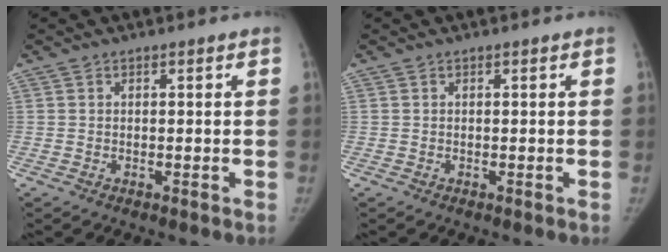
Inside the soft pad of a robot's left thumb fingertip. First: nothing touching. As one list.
[{"total": 0.0}]